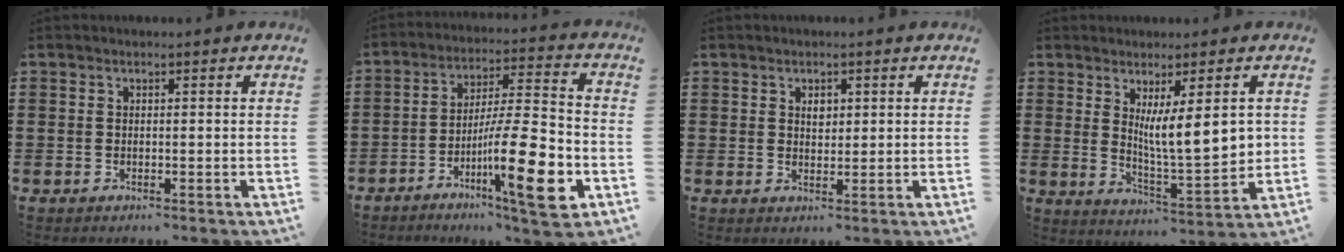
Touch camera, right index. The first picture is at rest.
{"total": 16.1, "force": [-6.2, 3.0, 14.6], "torque": [-0.236, 0.002, -0.102]}
{"total": 2.0, "force": [0.8, 1.3, 1.3], "torque": [-0.021, 0.003, 0.012]}
{"total": 8.9, "force": [2.7, 1.6, 8.4], "torque": [-0.144, -0.014, 0.044]}